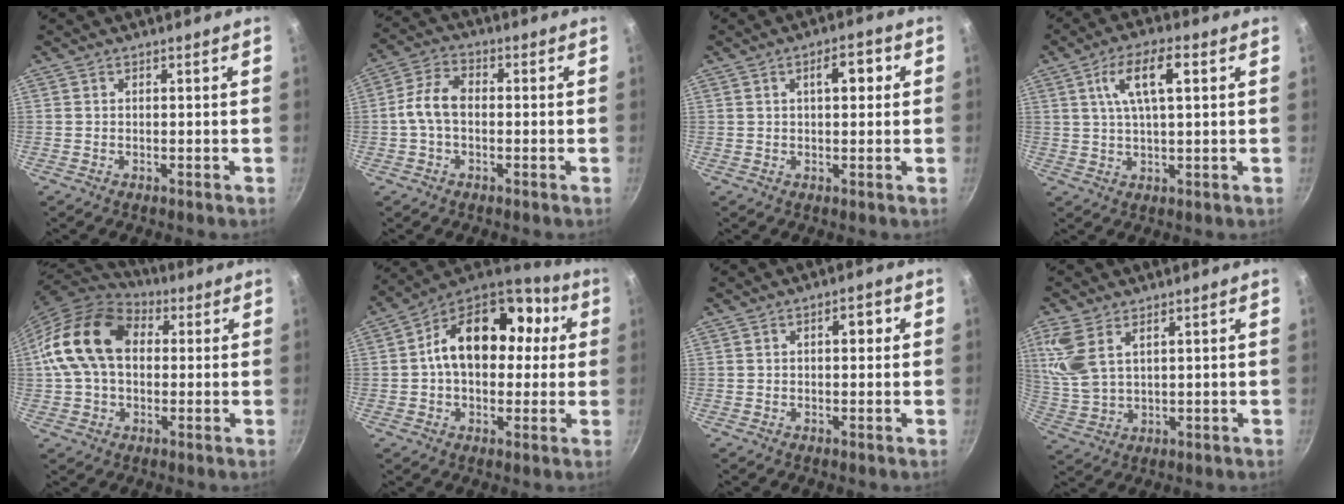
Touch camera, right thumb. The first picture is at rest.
{"total": 6.4, "force": [-0.6, 4.2, 4.9], "torque": [-0.093, 0.027, -0.021]}
{"total": 5.2, "force": [1.4, 2.5, 4.4], "torque": [-0.044, 0.010, 0.017]}
{"total": 9.3, "force": [3.0, 3.1, 8.2], "torque": [-0.146, 0.012, 0.052]}
{"total": 17.1, "force": [2.3, 12.3, 11.7], "torque": [-0.193, 0.026, 0.027]}
{"total": 20.1, "force": [3.0, 14.1, 14.1], "torque": [-0.193, 0.037, 0.031]}
{"total": 3.1, "force": [0.8, 1.6, 2.6], "torque": [-0.026, 0.007, 0.008]}
{"total": 8.9, "force": [4.3, 4.7, 6.2], "torque": [-0.128, -0.018, 0.096]}